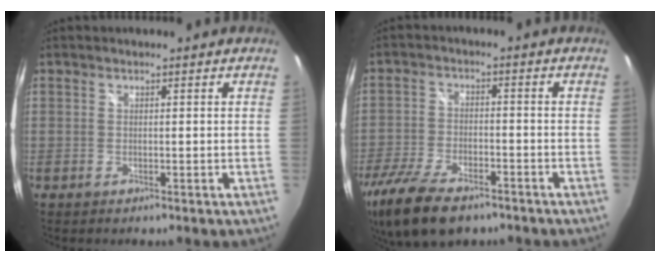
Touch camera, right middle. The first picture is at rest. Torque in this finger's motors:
{"motor_torque": [1.08, -1.06, 0.26, 0.14]}